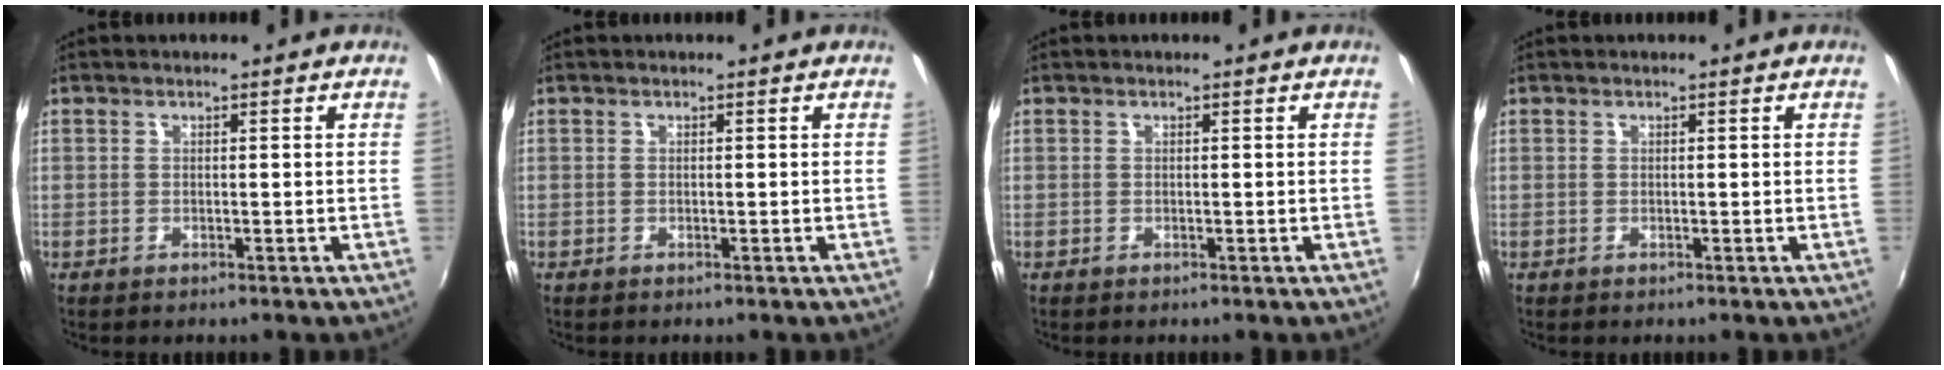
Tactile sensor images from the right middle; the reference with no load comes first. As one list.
[{"total": 0.0}, {"total": 0.0}, {"total": 0.0}]